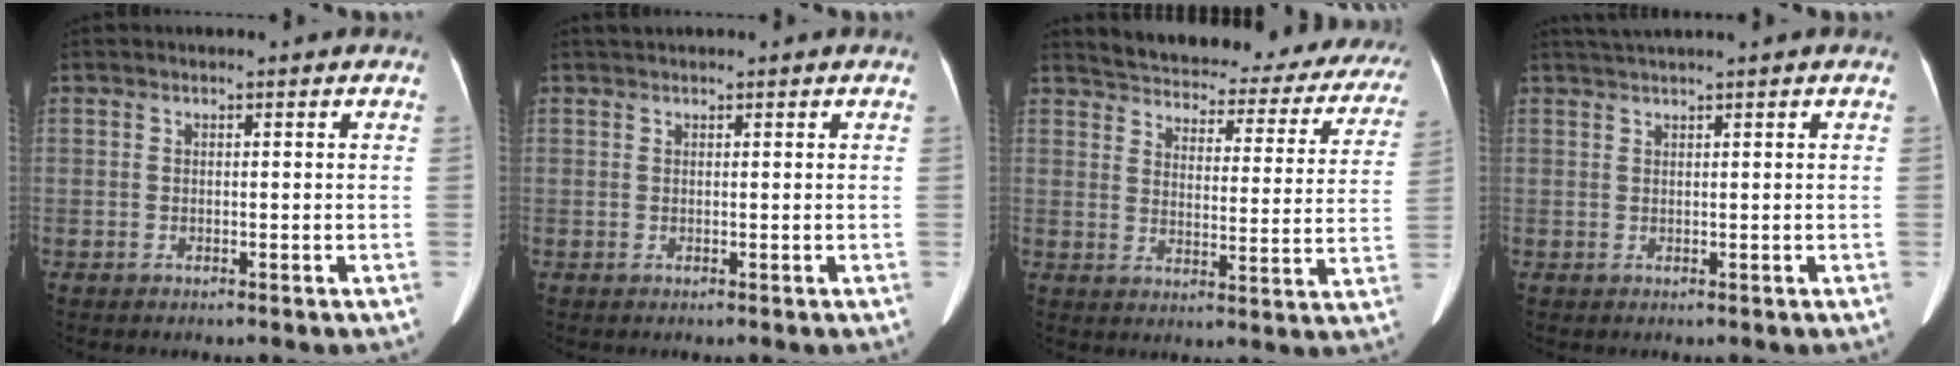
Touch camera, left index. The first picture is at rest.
{"total": 1.1, "force": [1.0, 0.1, 0.3], "torque": [-0.012, 0.018, 0.022]}
{"total": 27.5, "force": [24.9, 7.4, 8.9], "torque": [-0.125, -0.050, 0.285]}
{"total": 2.4, "force": [2.0, -0.9, 1.1], "torque": [-0.020, 0.014, 0.042]}